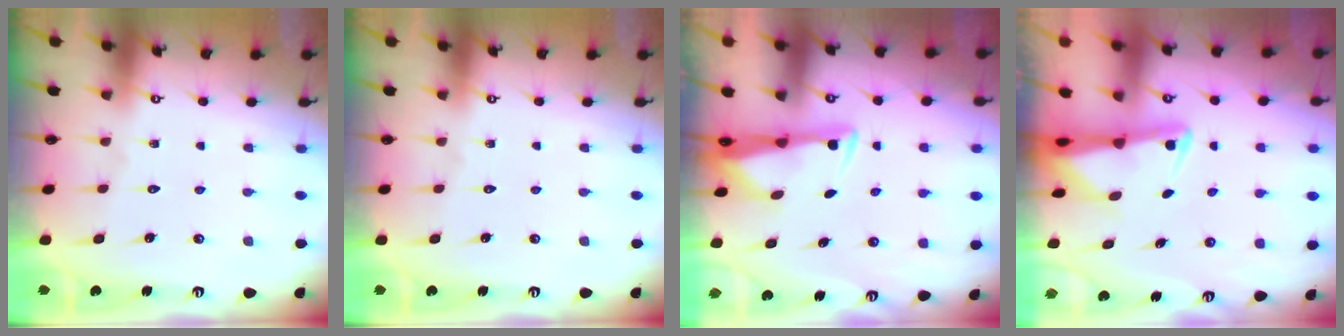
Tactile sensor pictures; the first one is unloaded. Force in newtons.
{"total": 0.0}
{"total": 3.1, "press": 2.9, "slide": 0.9}
{"total": 2.6, "press": 2.5, "slide": 0.5}